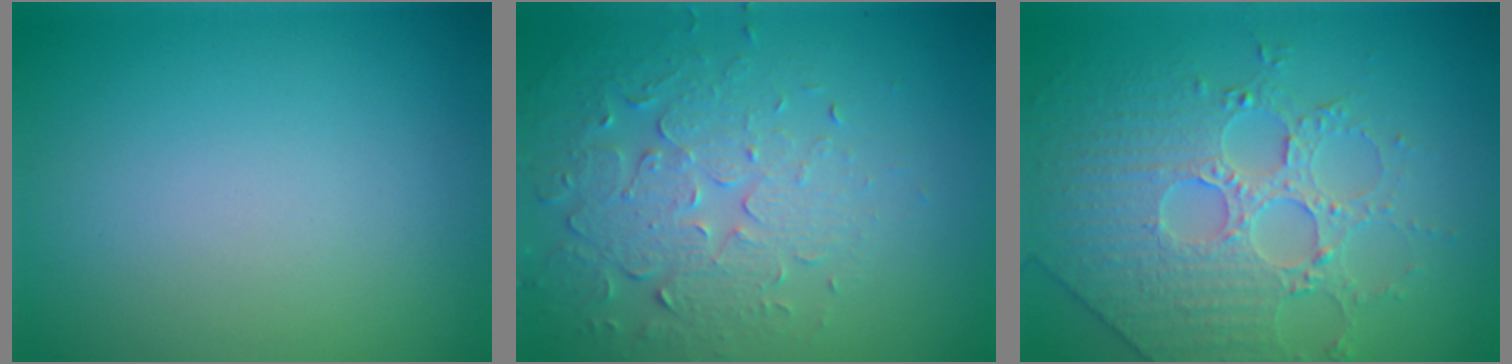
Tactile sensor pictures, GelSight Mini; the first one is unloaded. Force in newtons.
{"total": 5.3, "press": 3.7, "slide": 3.9}
{"total": 4.5, "press": 4.5, "slide": 0.7}